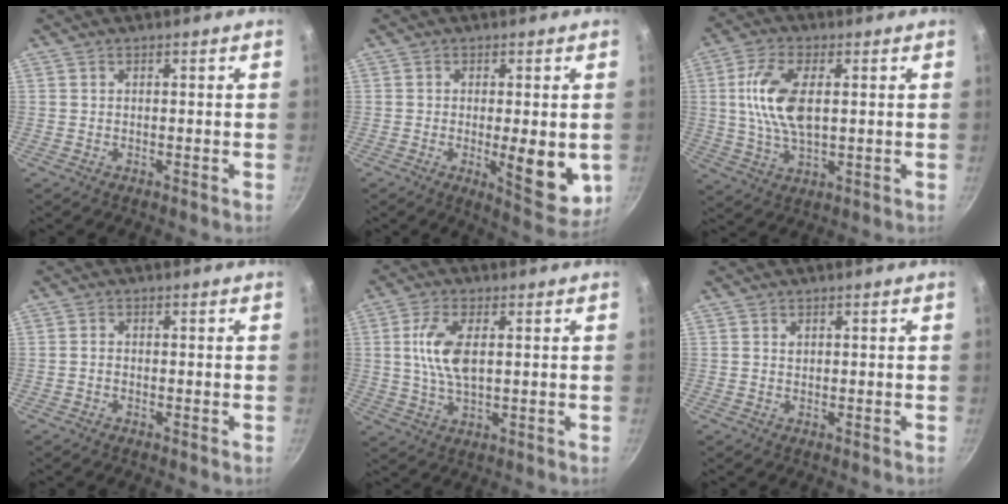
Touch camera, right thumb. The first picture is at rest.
{"total": 10.5, "force": [-1.3, 3.6, 9.8], "torque": [-0.113, -0.016, -0.010]}
{"total": 11.2, "force": [1.6, 5.5, 9.6], "torque": [-0.186, 0.004, 0.029]}
{"total": 0.9, "force": [-0.5, 0.6, 0.5], "torque": [-0.010, 0.007, -0.013]}
{"total": 8.5, "force": [1.4, 4.0, 7.4], "torque": [-0.145, 0.002, 0.026]}
{"total": 0.6, "force": [0.2, 0.5, 0.2], "torque": [-0.001, -0.001, 0.003]}